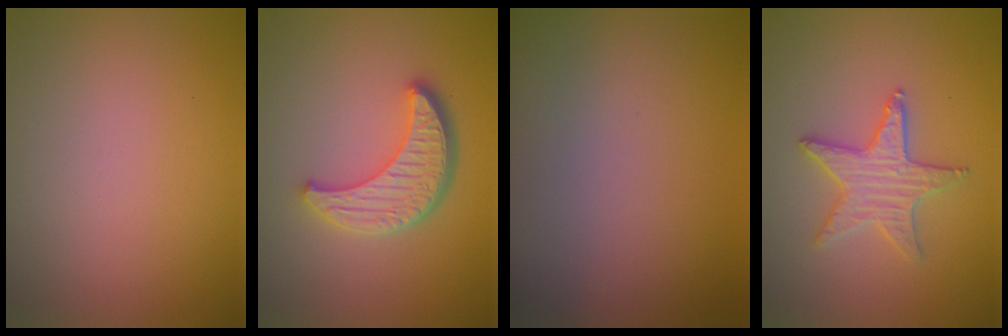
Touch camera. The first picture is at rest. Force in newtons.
{"total": 4.5, "press": 3.8, "slide": 2.4}
{"total": 0.0}
{"total": 3.2, "press": 3.1, "slide": 0.3}